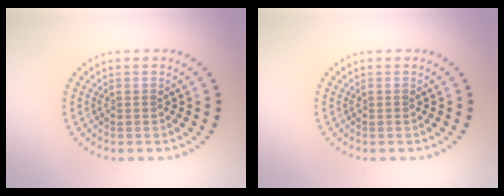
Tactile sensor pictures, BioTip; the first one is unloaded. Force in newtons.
{"total": 0.0}